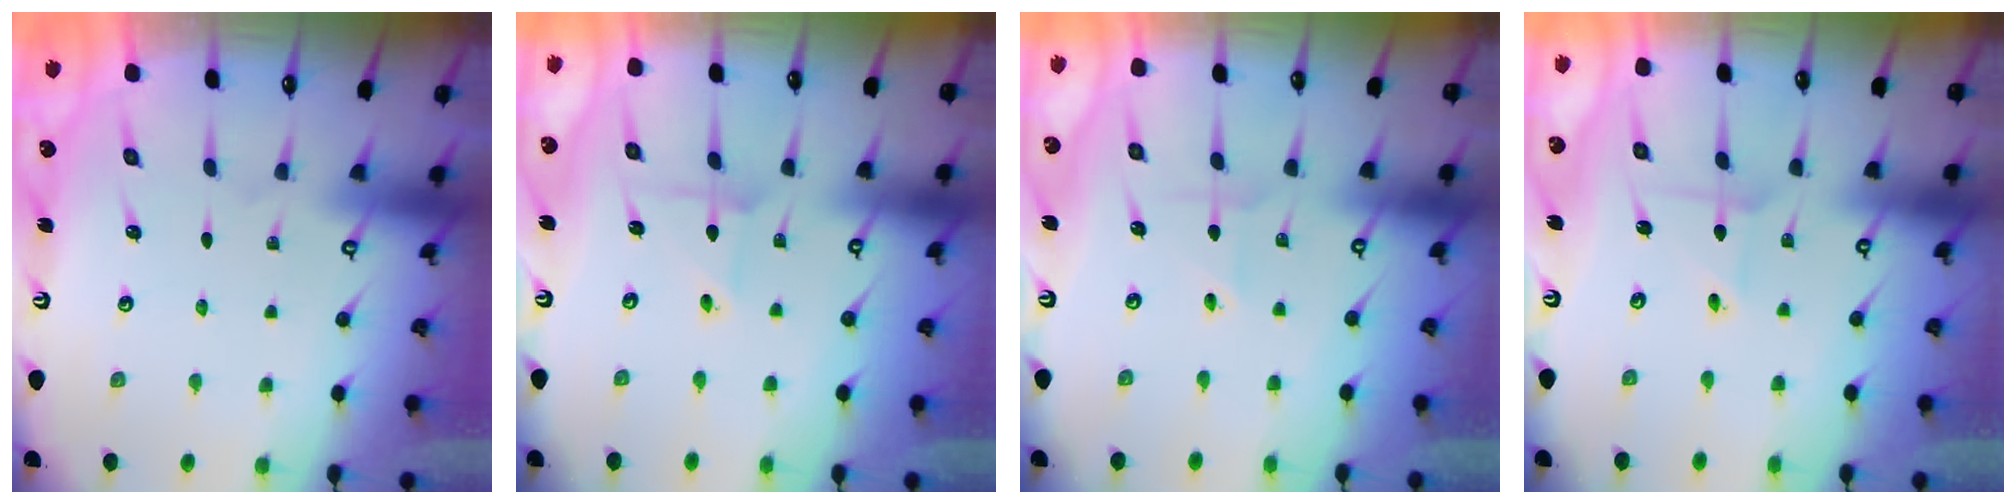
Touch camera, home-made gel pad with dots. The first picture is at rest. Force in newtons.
{"total": 2.9, "press": 2.9, "slide": 0.3}
{"total": 1.5, "press": 1.5, "slide": 0.2}
{"total": 2.4, "press": 2.4, "slide": 0.2}